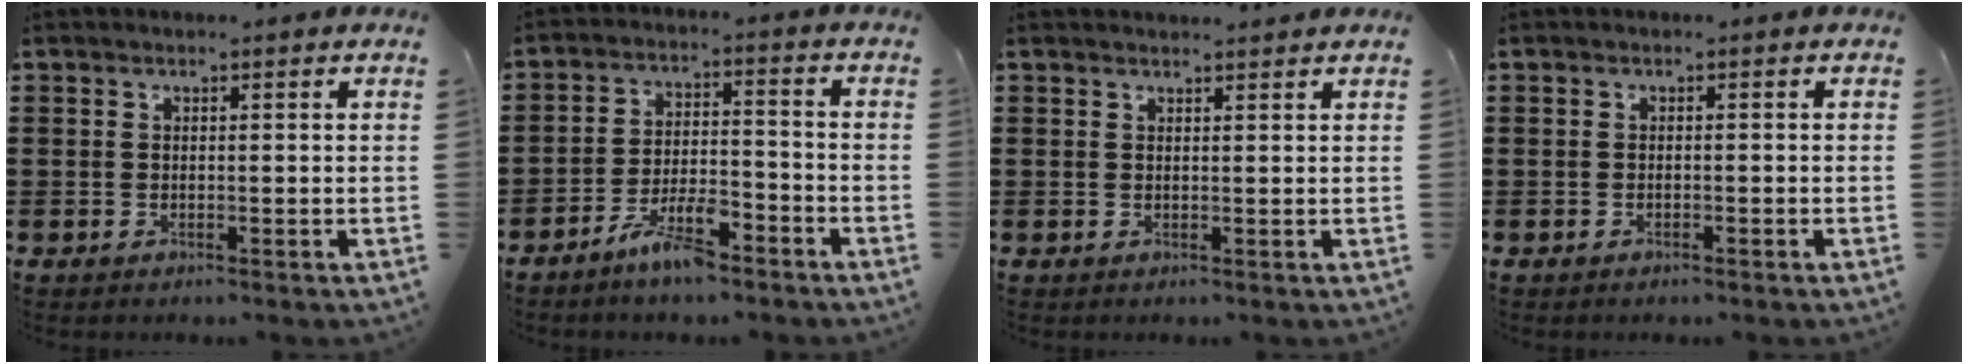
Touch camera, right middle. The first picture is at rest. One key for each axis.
{"total": 6.7, "fx": -4.9, "fy": 1.7, "fz": 4.2, "tx": -0.086, "ty": 0.005, "tz": -0.093}
{"total": 1.0, "fx": 1.0, "fy": 0.0, "fz": 0.2, "tx": 0.003, "ty": -0.005, "tz": 0.017}
{"total": 0.6, "fx": -0.5, "fy": 0.1, "fz": 0.2, "tx": -0.006, "ty": -0.002, "tz": -0.010}